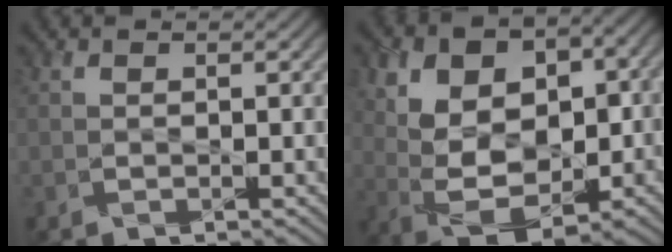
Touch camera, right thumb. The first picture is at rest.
{"total": 10.4, "force": [1.3, 6.5, 8.0], "torque": [-0.159, 0.012, 0.027]}